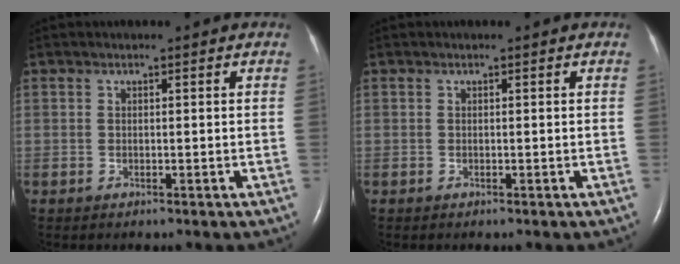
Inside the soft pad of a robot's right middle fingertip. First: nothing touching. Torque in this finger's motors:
{"motor_torque": [0.07, -0.14, 0.01, 0.00]}